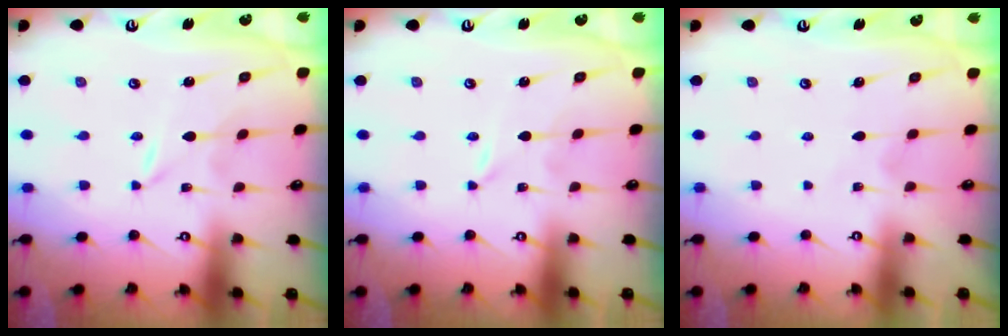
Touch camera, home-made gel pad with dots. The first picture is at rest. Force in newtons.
{"total": 0.0}
{"total": 2.4, "press": 2.4, "slide": 0.2}